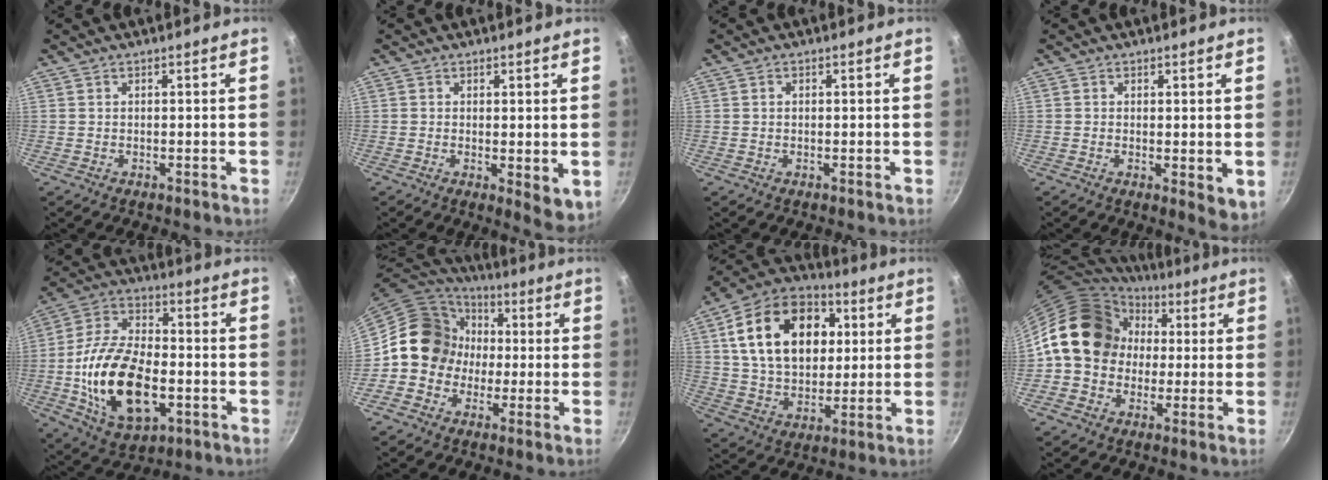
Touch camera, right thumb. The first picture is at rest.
{"total": 5.5, "force": [0.0, 2.4, 5.0], "torque": [-0.069, -0.019, 0.001]}
{"total": 0.9, "force": [0.2, 0.7, 0.5], "torque": [-0.007, 0.005, 0.003]}
{"total": 4.5, "force": [0.3, 2.0, 4.0], "torque": [-0.054, -0.013, 0.004]}
{"total": 21.3, "force": [-4.2, 12.1, 17.0], "torque": [-0.305, 0.026, -0.072]}
{"total": 13.9, "force": [-0.2, 12.5, 6.1], "torque": [-0.055, 0.034, -0.021]}
{"total": 22.4, "force": [5.4, 15.5, 15.3], "torque": [-0.232, 0.008, 0.085]}
{"total": 16.6, "force": [2.3, 13.8, 8.9], "torque": [-0.115, 0.037, 0.027]}